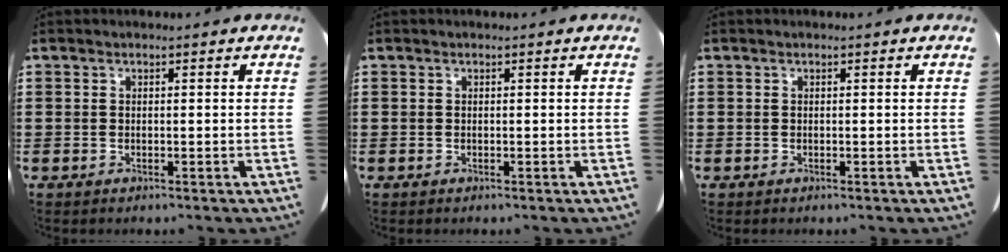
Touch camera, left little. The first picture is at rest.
{"total": 0.0}
{"total": 0.0}